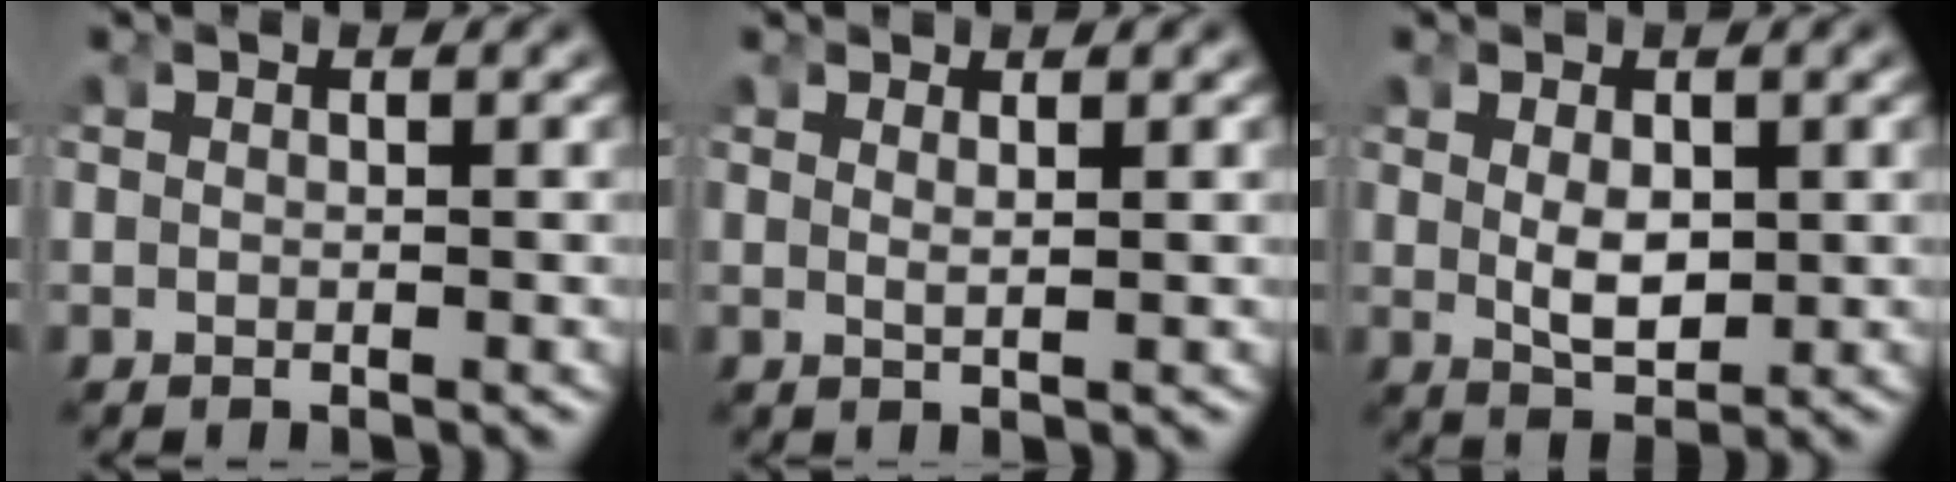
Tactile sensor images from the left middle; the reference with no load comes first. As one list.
[{"total": 1.0, "force": [0.6, -0.5, 0.5], "torque": [-0.018, -0.012, 0.021]}, {"total": 2.8, "force": [0.0, 1.3, 2.5], "torque": [-0.048, -0.020, 0.015]}]